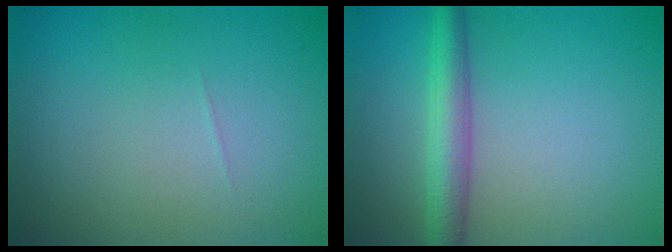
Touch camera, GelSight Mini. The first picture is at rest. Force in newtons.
{"total": 4.0, "press": 4.0, "slide": 0.1}